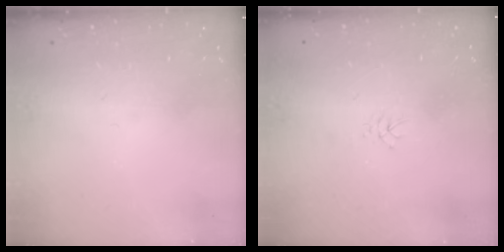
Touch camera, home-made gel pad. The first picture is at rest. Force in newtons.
{"total": 3.1, "press": 3.0, "slide": 0.5}